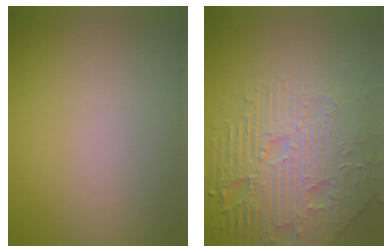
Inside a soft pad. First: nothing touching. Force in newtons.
{"total": 8.6, "press": 6.3, "slide": 5.9}